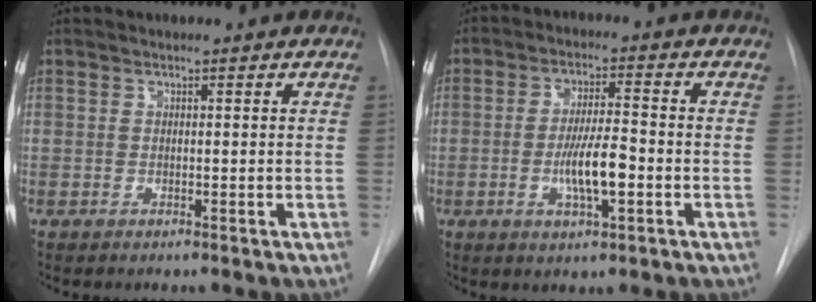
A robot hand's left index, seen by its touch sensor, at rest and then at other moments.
{"total": 7.0, "force": [-1.8, 1.4, 6.6], "torque": [-0.125, -0.002, -0.032]}